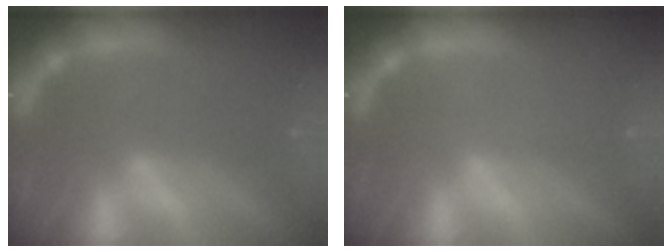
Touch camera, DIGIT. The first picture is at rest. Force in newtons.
{"total": 1.0}